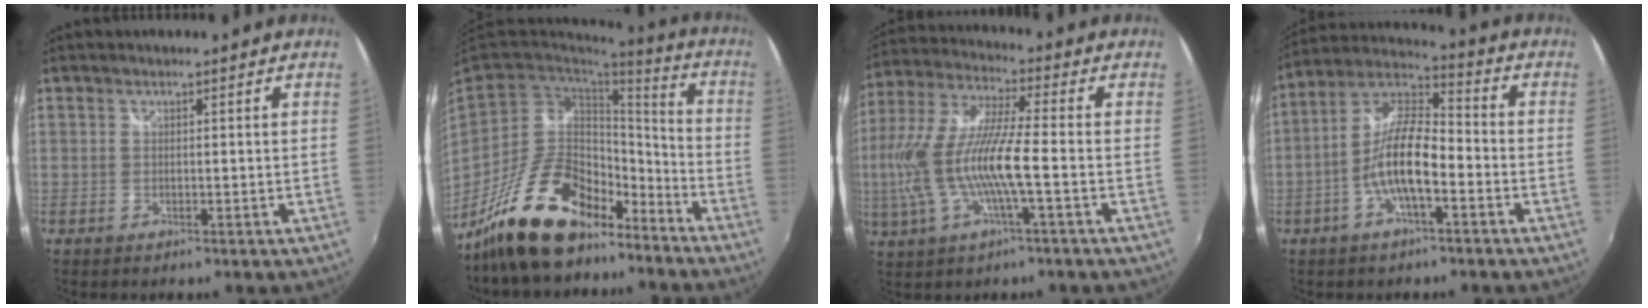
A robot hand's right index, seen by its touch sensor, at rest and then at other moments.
{"total": 20.1, "force": [-14.5, 9.3, 10.3], "torque": [-0.202, 0.017, -0.234]}
{"total": 15.3, "force": [-2.8, 2.2, 14.9], "torque": [-0.288, -0.007, -0.052]}
{"total": 11.2, "force": [-3.9, 3.4, 9.9], "torque": [-0.208, 0.011, -0.076]}